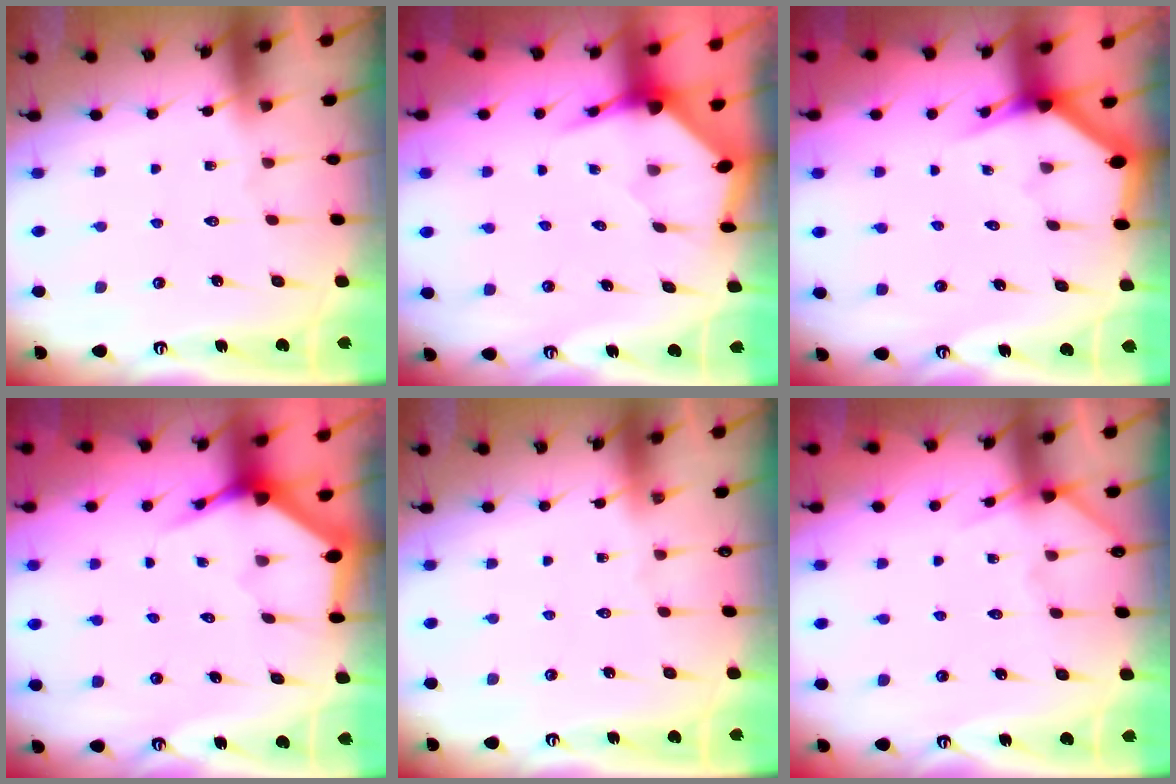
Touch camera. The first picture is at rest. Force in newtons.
{"total": 3.7, "press": 3.7, "slide": 0.4}
{"total": 2.8, "press": 2.8, "slide": 0.1}
{"total": 3.5, "press": 3.5, "slide": 0.5}
{"total": 0.0}
{"total": 5.3, "press": 5.2, "slide": 0.4}